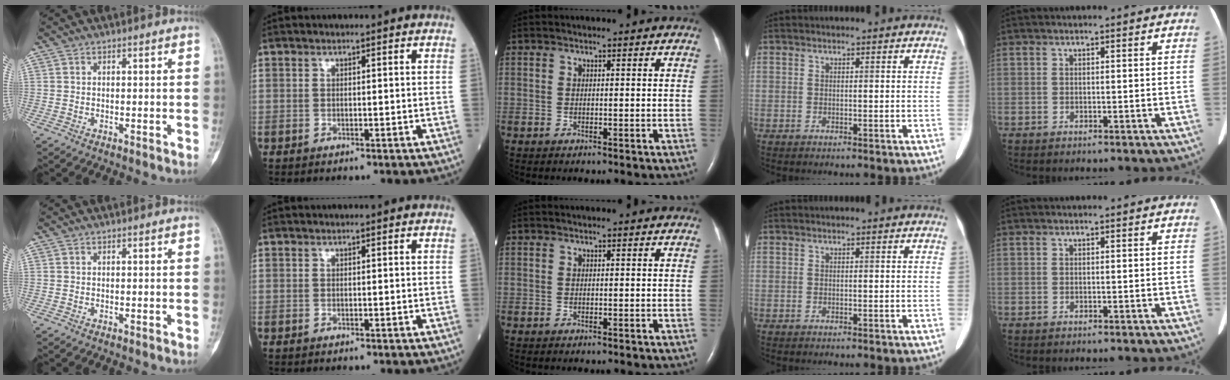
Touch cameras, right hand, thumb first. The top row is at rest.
{}